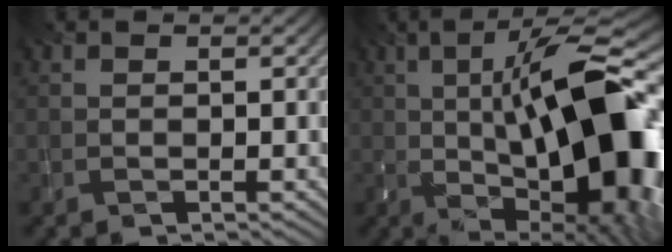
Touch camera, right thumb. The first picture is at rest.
{"total": 16.4, "force": [-0.8, 5.1, 15.6], "torque": [-0.214, 0.025, -0.026]}